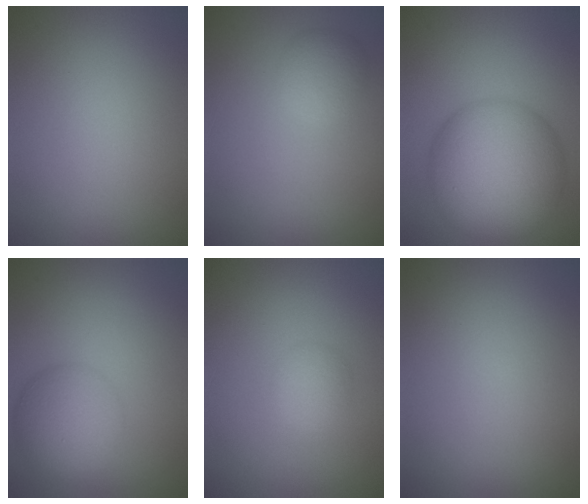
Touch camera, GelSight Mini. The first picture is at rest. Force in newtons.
{"total": 2.2, "press": 2.2, "slide": 0.1}
{"total": 11.9, "press": 11.9, "slide": 0.3}
{"total": 5.2, "press": 5.2, "slide": 0.2}
{"total": 1.9, "press": 1.9, "slide": 0.0}
{"total": 0.0}